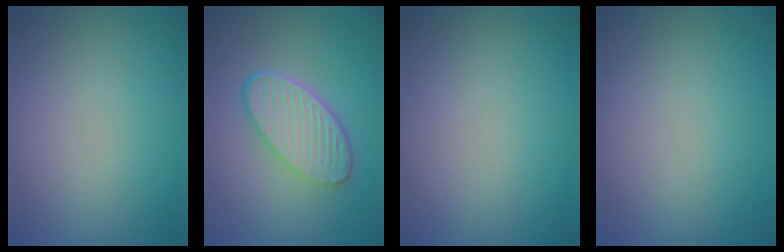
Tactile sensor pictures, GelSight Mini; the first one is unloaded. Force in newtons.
{"total": 6.1, "press": 4.5, "slide": 4.1}
{"total": 0.0}
{"total": 0.0}